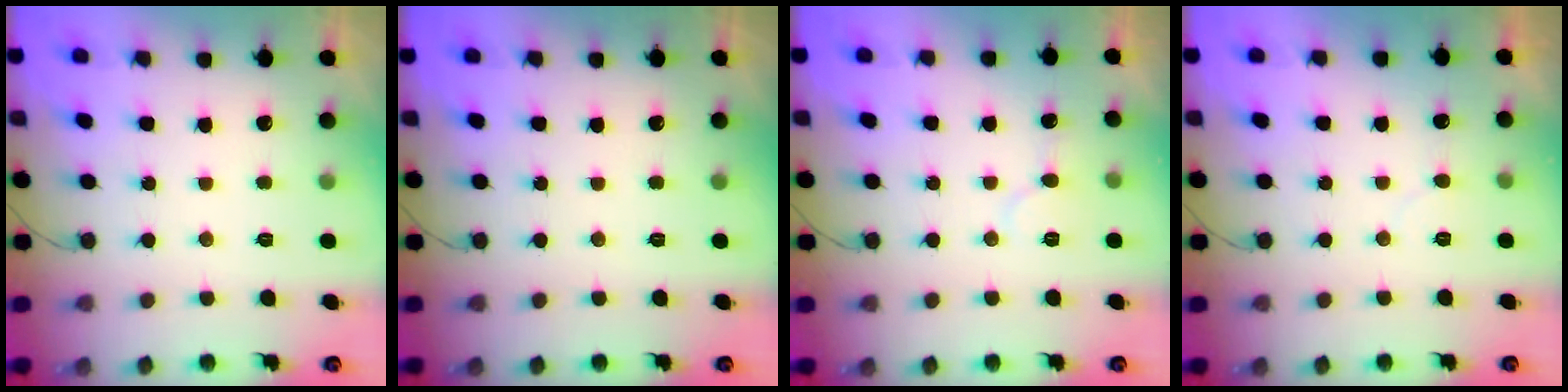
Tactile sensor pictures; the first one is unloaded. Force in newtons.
{"total": 0.0}
{"total": 5.7, "press": 5.7, "slide": 0.4}
{"total": 4.6, "press": 4.6, "slide": 0.2}